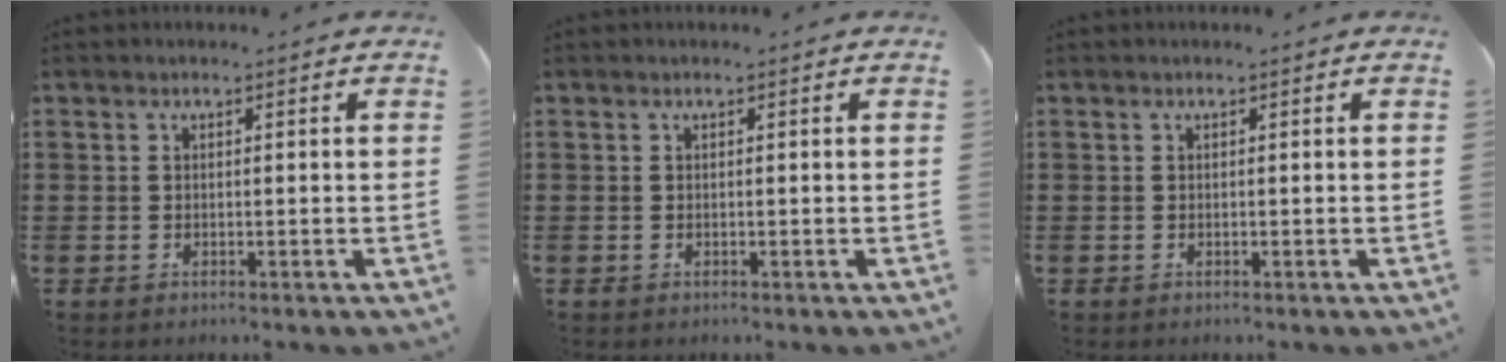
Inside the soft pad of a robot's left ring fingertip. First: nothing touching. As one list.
[{"total": 0.0}, {"total": 0.0}]